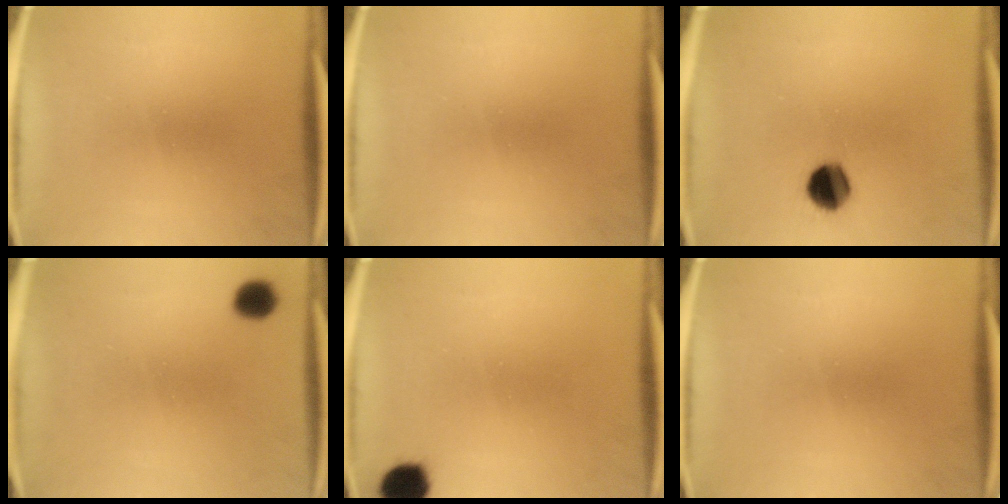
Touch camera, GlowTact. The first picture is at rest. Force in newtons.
{"total": 0.0}
{"total": 7.8}
{"total": 5.5}
{"total": 6.2}
{"total": 0.0}